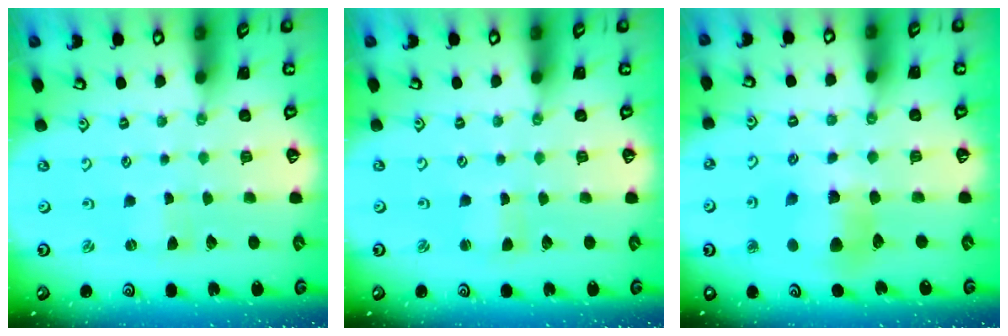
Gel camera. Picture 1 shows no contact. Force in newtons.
{"total": 1.5, "press": 1.5, "slide": 0.1}
{"total": 8.4, "press": 8.3, "slide": 1.1}